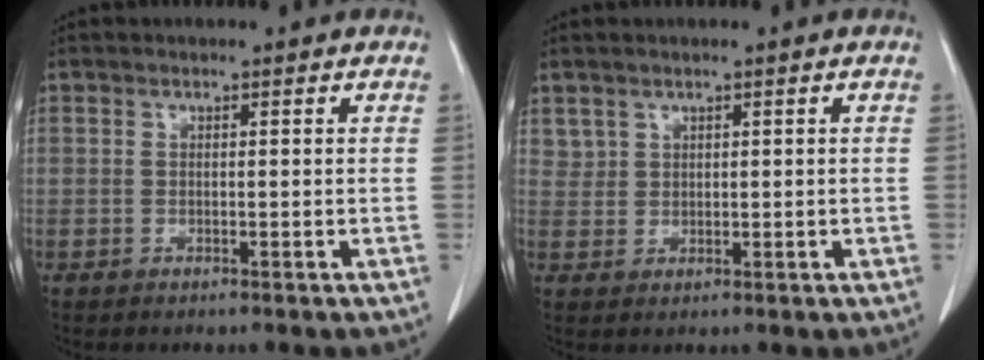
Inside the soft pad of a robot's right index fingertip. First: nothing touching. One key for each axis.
{"total": 1.8, "fx": 1.2, "fy": 1.3, "fz": 0.0, "tx": 0.009, "ty": 0.005, "tz": 0.023}